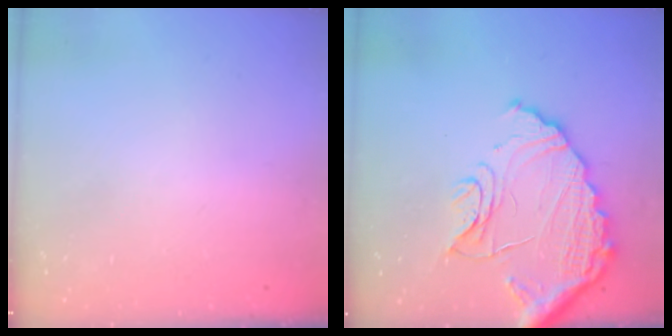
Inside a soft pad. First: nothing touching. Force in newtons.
{"total": 16.2, "press": 16.1, "slide": 1.4}